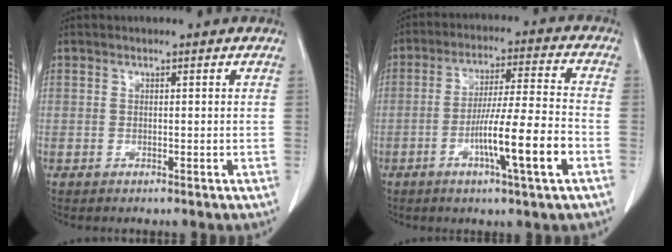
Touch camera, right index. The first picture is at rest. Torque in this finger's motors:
{"motor_torque": [1.50, -0.64, 0.70, 0.11]}